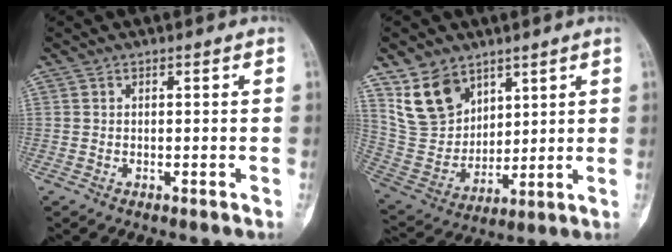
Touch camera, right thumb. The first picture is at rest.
{"total": 12.6, "force": [7.7, 8.5, 5.3], "torque": [-0.079, -0.038, 0.166]}